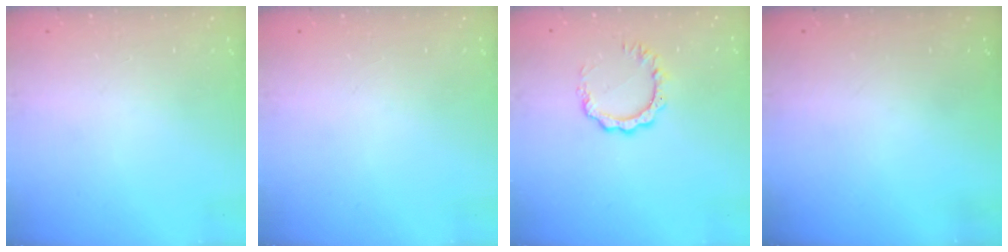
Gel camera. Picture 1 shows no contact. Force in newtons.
{"total": 0.0}
{"total": 6.1, "press": 6.1, "slide": 0.4}
{"total": 0.0}